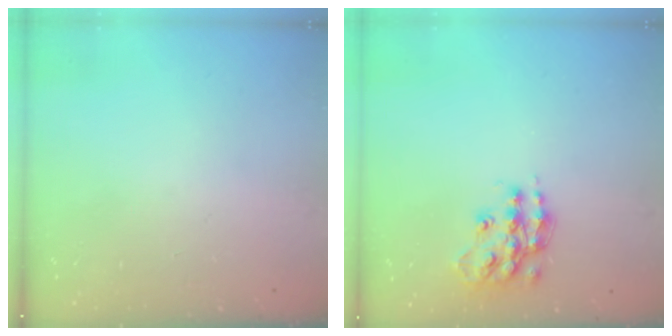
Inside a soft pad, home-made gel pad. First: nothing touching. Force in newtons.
{"total": 13.4, "press": 13.4, "slide": 0.9}